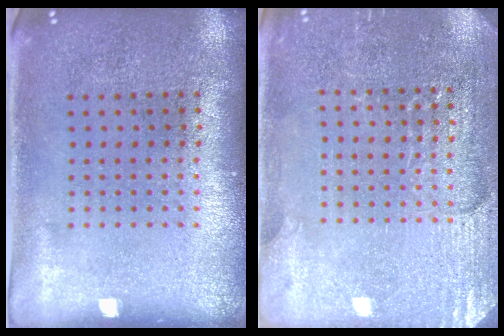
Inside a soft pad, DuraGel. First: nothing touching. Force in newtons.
{"total": 2.9, "press": 2.8, "slide": 0.3}